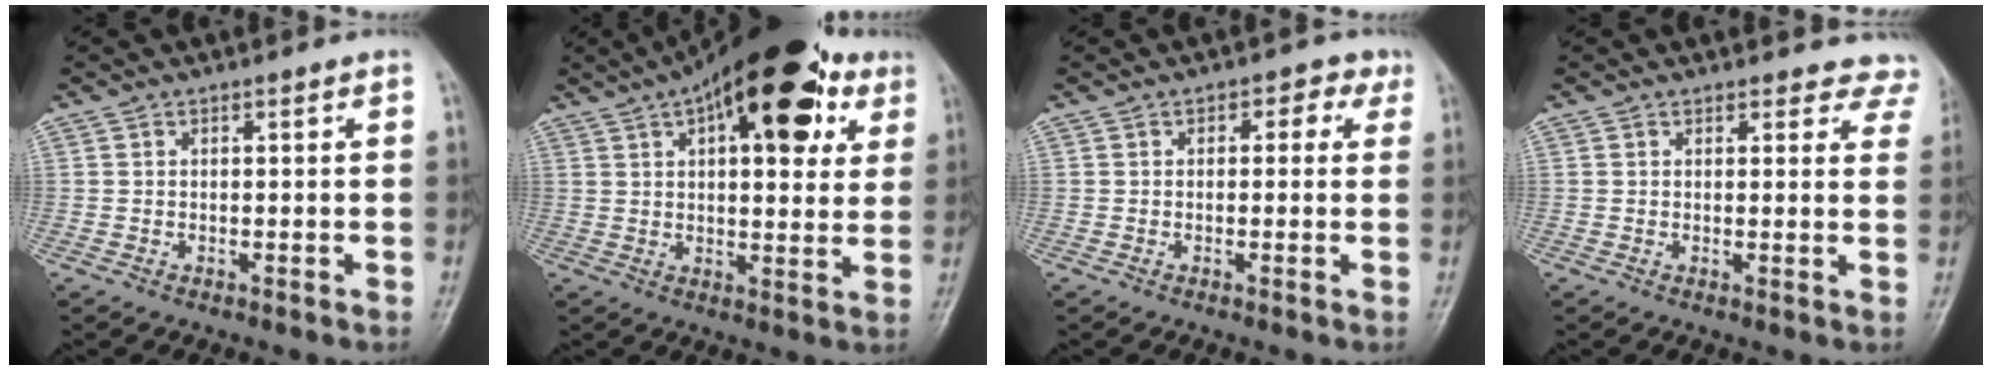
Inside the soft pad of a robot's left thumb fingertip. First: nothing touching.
{"total": 21.6, "force": [9.6, 9.5, 16.9], "torque": [-0.220, 0.004, 0.136]}
{"total": 3.2, "force": [1.1, 2.3, 2.0], "torque": [0.006, 0.005, 0.001]}
{"total": 7.0, "force": [6.5, 2.7, 0.0], "torque": [0.058, -0.026, 0.037]}